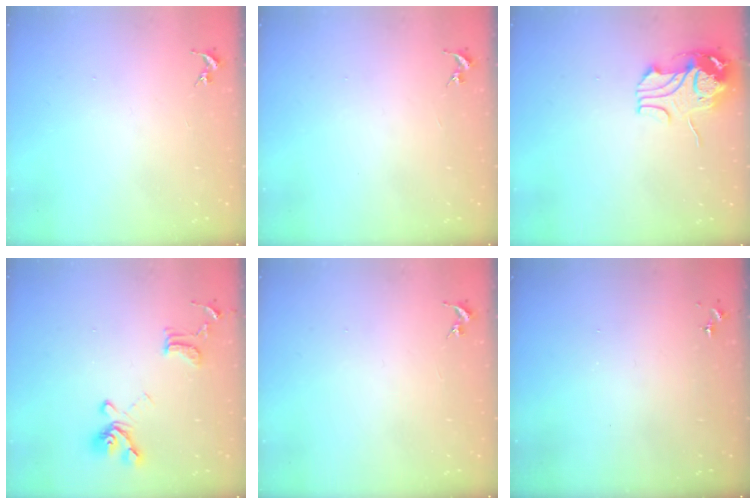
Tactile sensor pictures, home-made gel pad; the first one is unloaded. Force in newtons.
{"total": 0.0}
{"total": 11.1, "press": 11.0, "slide": 1.4}
{"total": 15.0, "press": 14.9, "slide": 1.6}
{"total": 0.0}
{"total": 0.0}